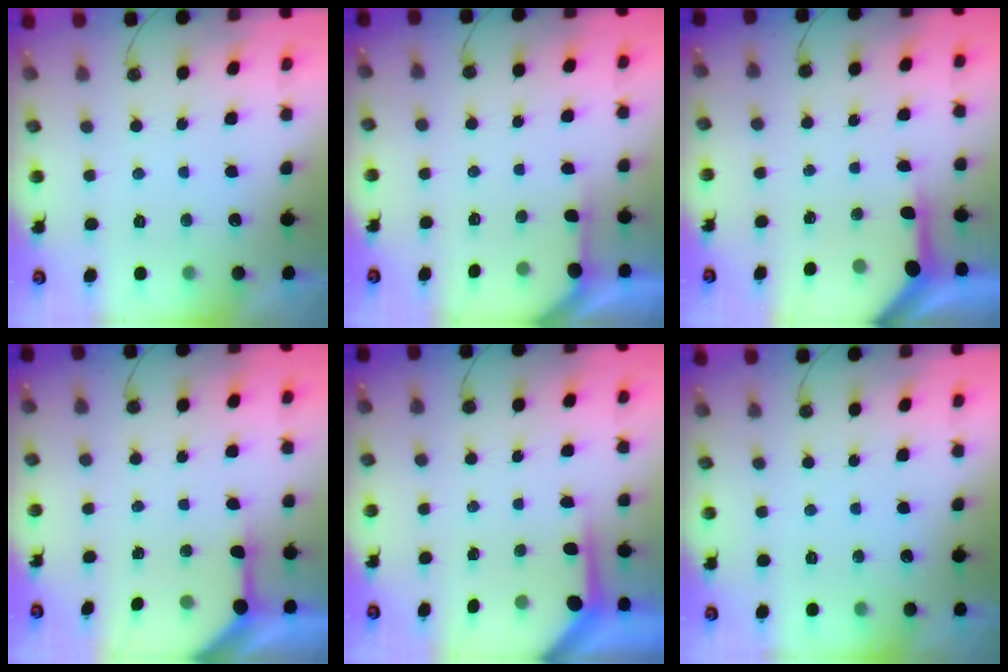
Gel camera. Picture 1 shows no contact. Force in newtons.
{"total": 2.9, "press": 2.9, "slide": 0.2}
{"total": 4.0, "press": 3.9, "slide": 0.4}
{"total": 6.2, "press": 6.2, "slide": 0.2}
{"total": 3.9, "press": 3.9, "slide": 0.4}
{"total": 0.0}